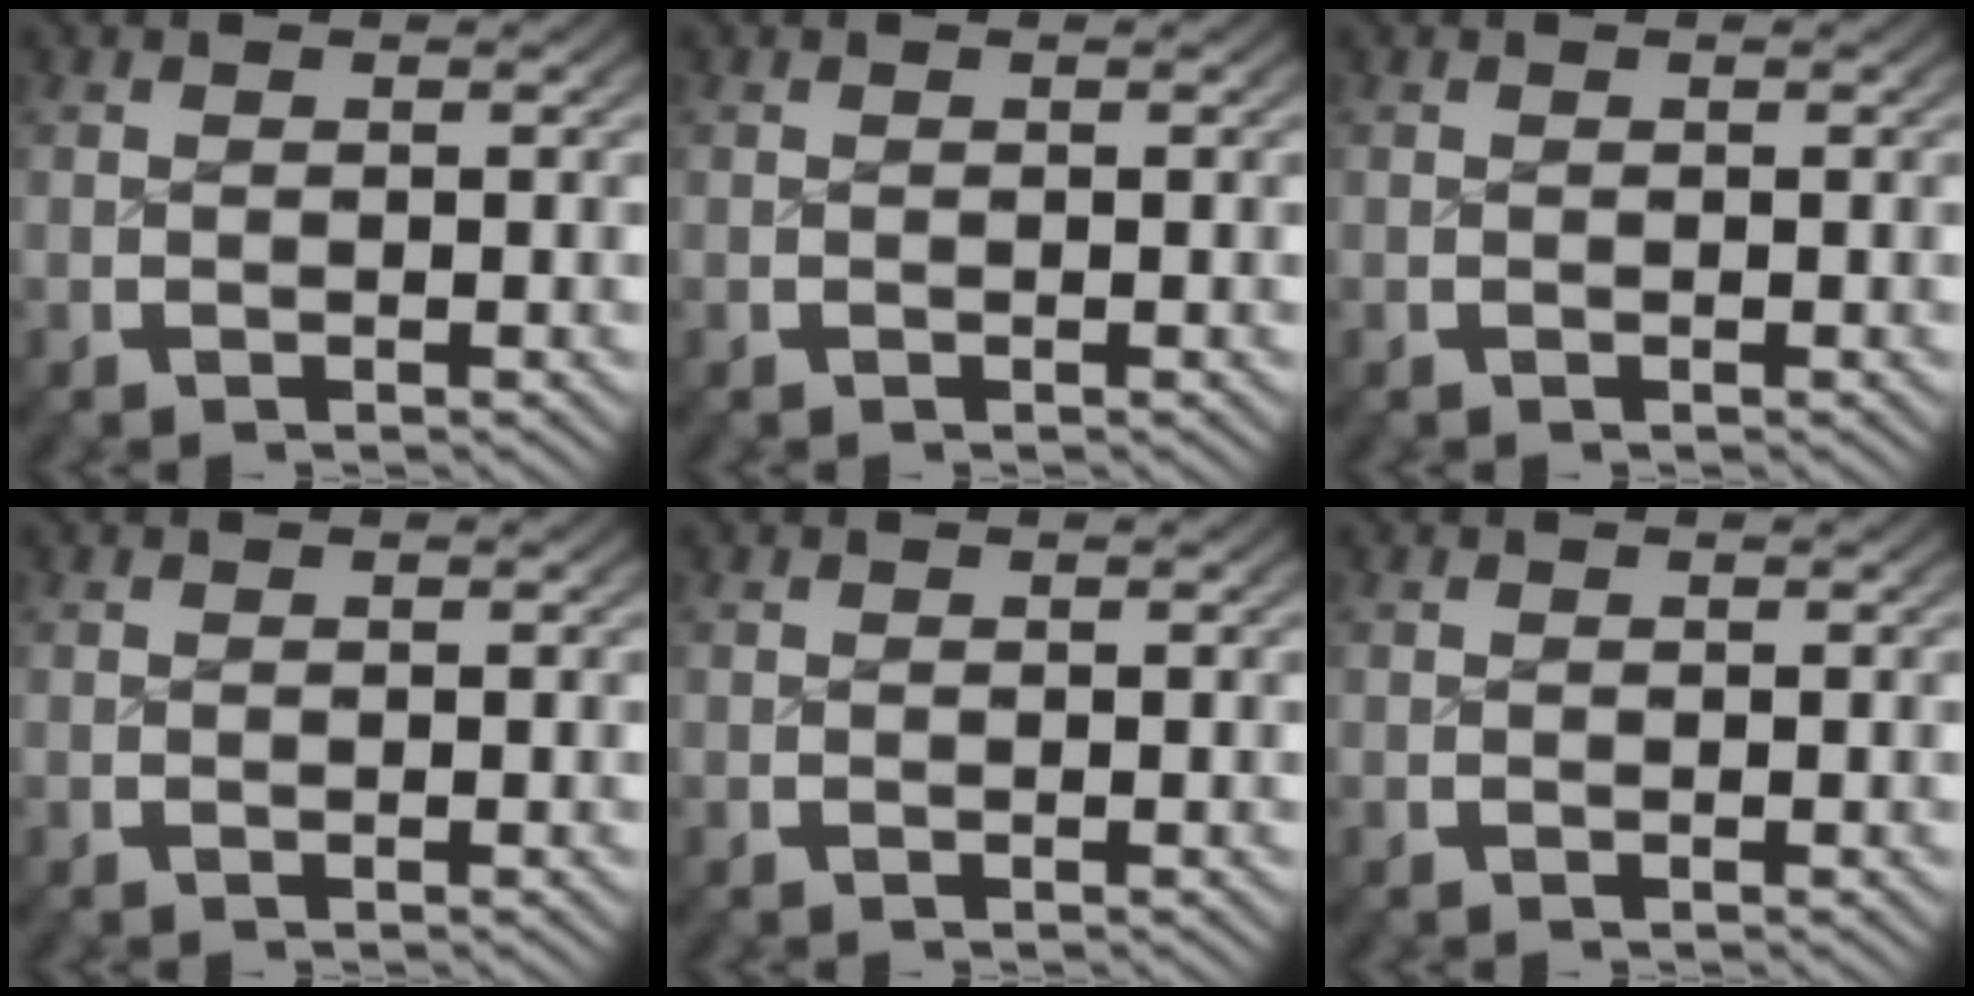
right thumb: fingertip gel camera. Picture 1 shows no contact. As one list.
[{"total": 0.0}, {"total": 0.0}, {"total": 0.0}, {"total": 0.0}, {"total": 0.0}]